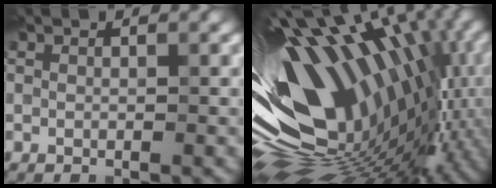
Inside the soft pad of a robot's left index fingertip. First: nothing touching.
{"total": 18.4, "force": [-1.0, 9.8, 15.6], "torque": [-0.277, -0.012, -0.028]}